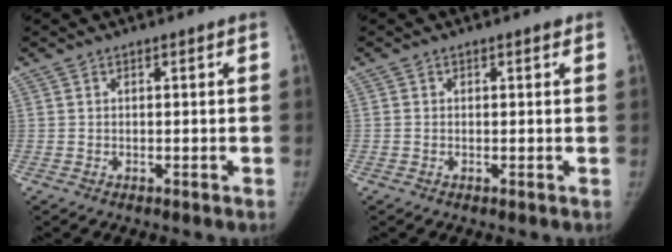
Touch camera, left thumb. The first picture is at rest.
{"total": 0.7, "force": [0.2, 0.4, 0.5], "torque": [-0.004, 0.001, 0.000]}